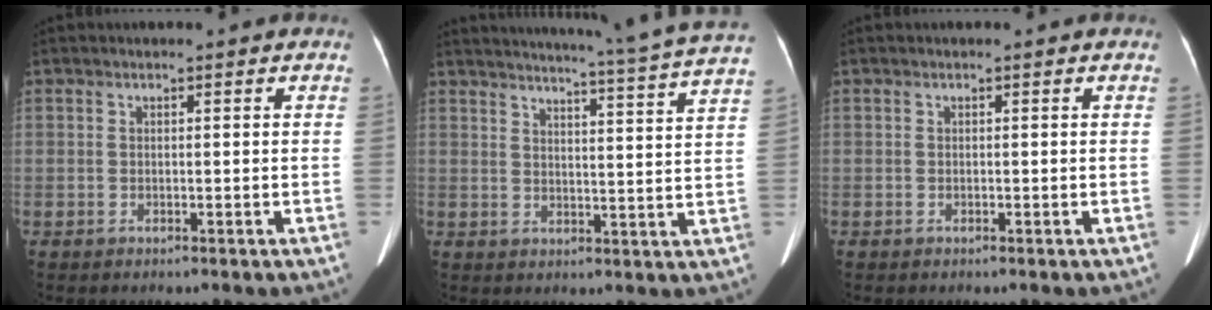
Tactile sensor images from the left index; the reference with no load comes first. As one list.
[{"total": 20.2, "force": [18.5, -2.2, 7.8], "torque": [-0.131, -0.062, 0.223]}, {"total": 0.0}]